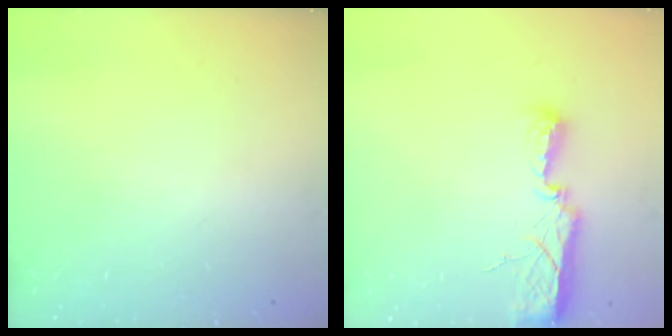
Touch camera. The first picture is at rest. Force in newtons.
{"total": 7.5, "press": 7.5, "slide": 0.8}